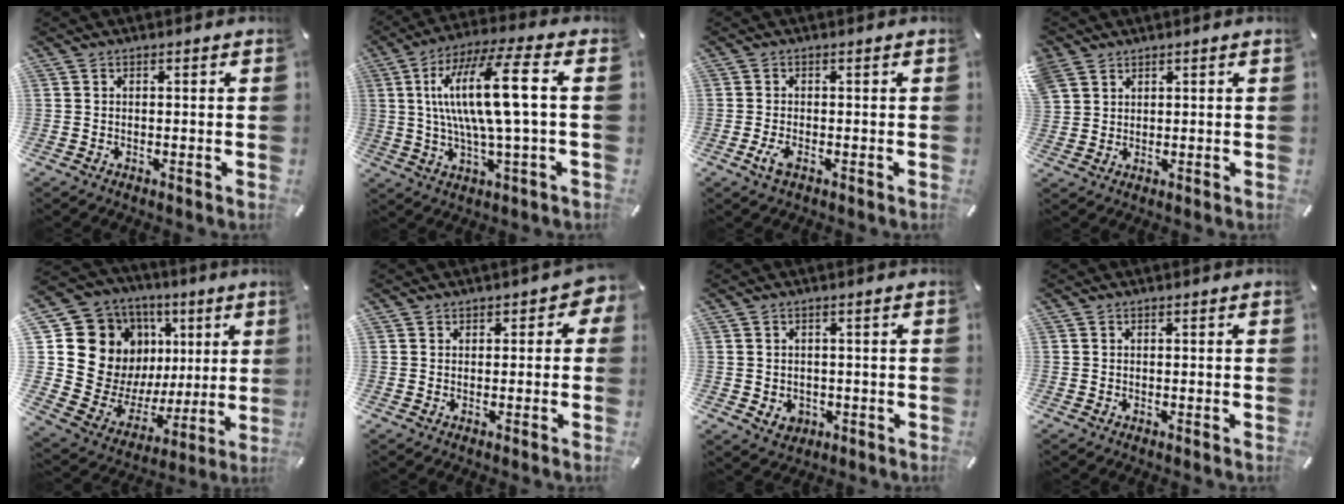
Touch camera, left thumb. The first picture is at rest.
{"total": 17.5, "force": [2.3, 3.4, 17.0], "torque": [-0.350, -0.006, 0.021]}
{"total": 2.5, "force": [-0.9, 0.9, 2.2], "torque": [-0.056, -0.007, -0.021]}
{"total": 4.2, "force": [2.8, 3.2, 0.5], "torque": [-0.021, -0.002, 0.056]}
{"total": 17.1, "force": [6.3, 14.9, 5.6], "torque": [-0.097, -0.060, 0.152]}
{"total": 2.2, "force": [0.5, 1.8, 1.2], "torque": [0.002, -0.002, 0.002]}
{"total": 3.3, "force": [-0.7, 2.9, 1.5], "torque": [-0.009, -0.001, -0.012]}
{"total": 0.0}